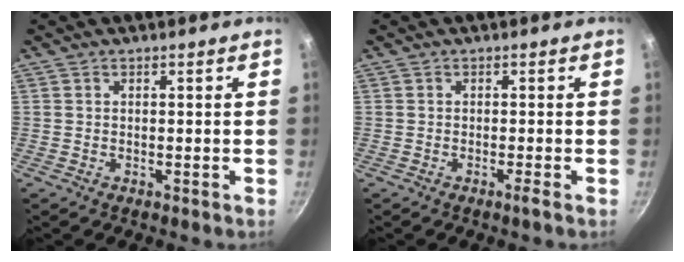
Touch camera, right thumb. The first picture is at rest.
{"total": 1.0, "force": [-0.6, -0.2, 0.8], "torque": [-0.024, 0.001, -0.010]}